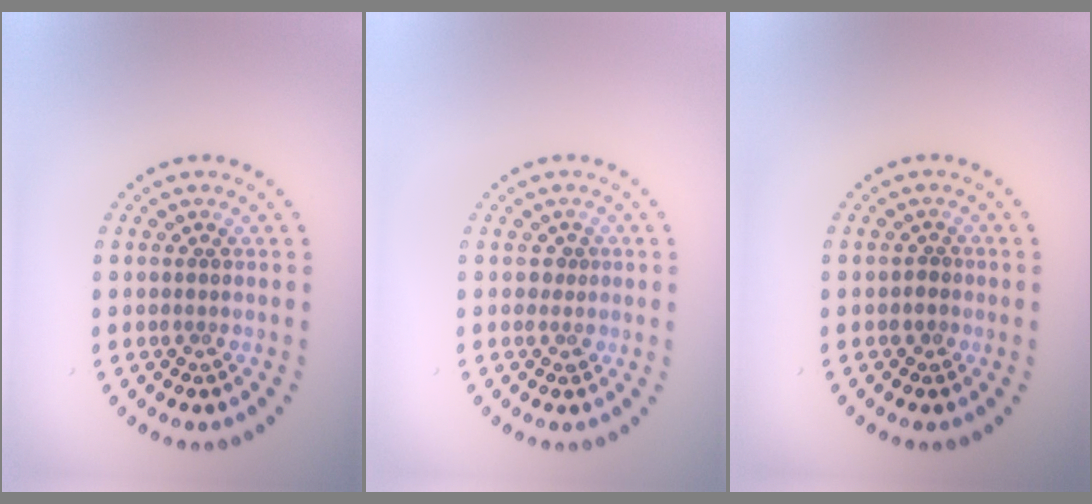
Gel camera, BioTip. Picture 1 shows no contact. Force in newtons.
{"total": 1.1, "press": 0.8, "slide": 0.7}
{"total": 0.8, "press": 0.4, "slide": 0.7}